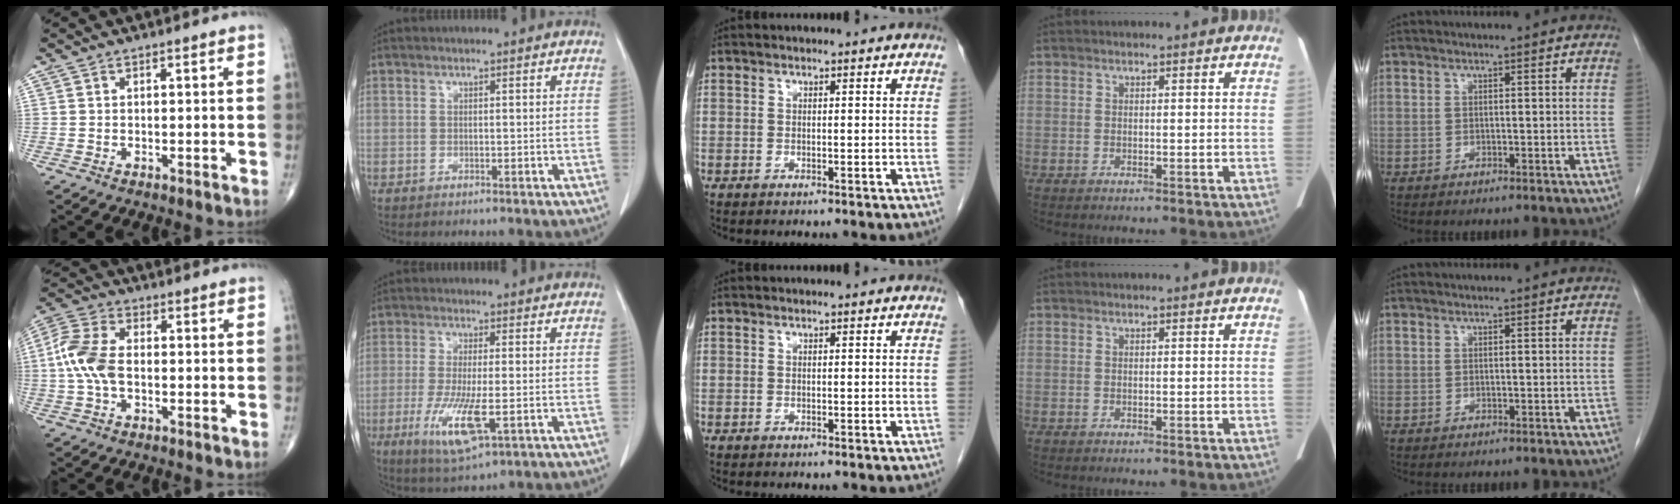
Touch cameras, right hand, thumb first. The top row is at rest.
{"thumb": {"total": 9.6, "force": [-0.6, 5.7, 7.7], "torque": [-0.173, 0.023, -0.018]}, "index": {"total": 9.3, "force": [-3.0, 1.7, 8.7], "torque": [-0.170, -0.027, -0.050]}}